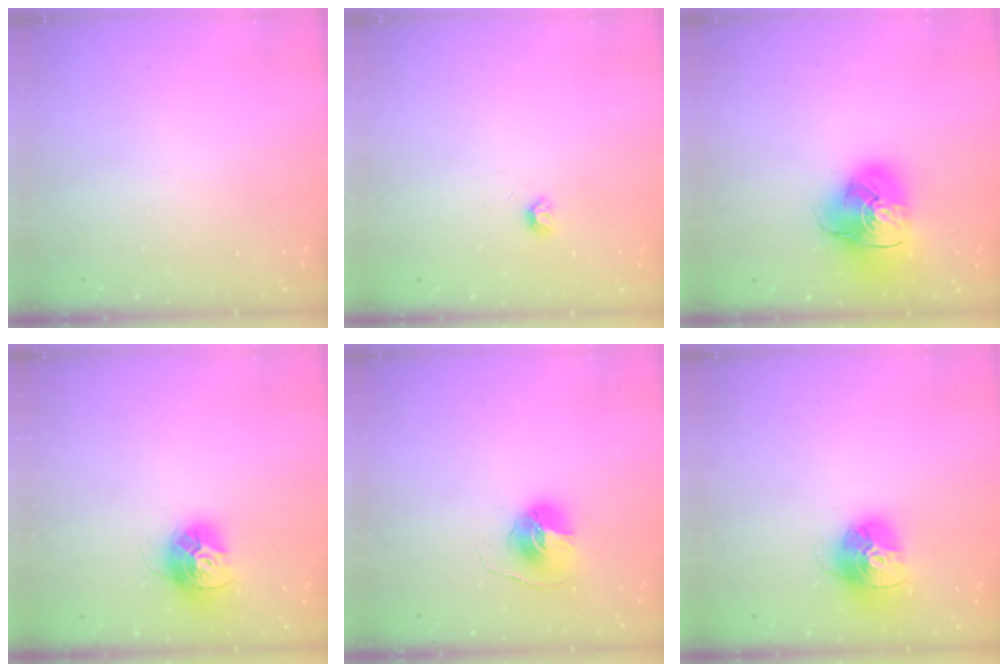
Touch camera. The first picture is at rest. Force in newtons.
{"total": 3.7, "press": 3.7, "slide": 0.4}
{"total": 14.9, "press": 14.7, "slide": 2.1}
{"total": 12.7, "press": 12.7, "slide": 1.0}
{"total": 7.8, "press": 7.8, "slide": 0.1}
{"total": 15.3, "press": 15.2, "slide": 1.4}